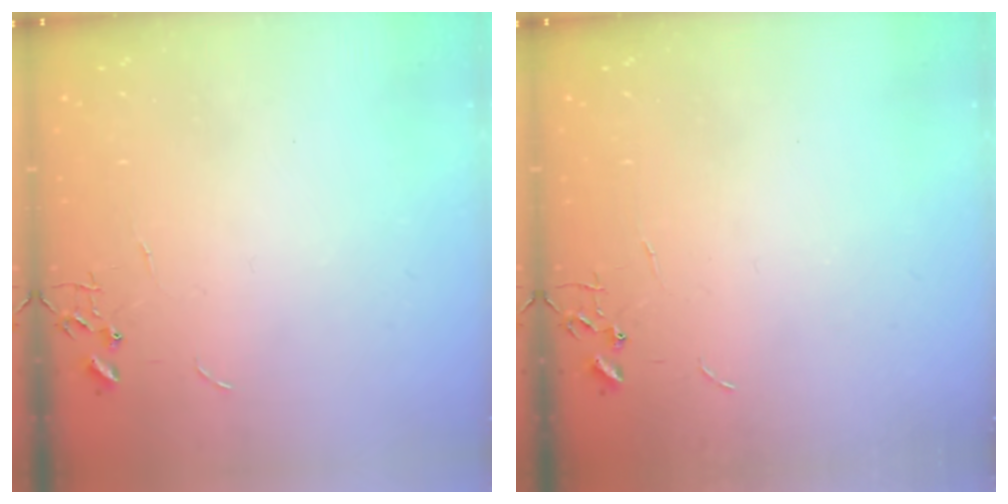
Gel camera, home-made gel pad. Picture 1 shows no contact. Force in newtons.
{"total": 0.0}